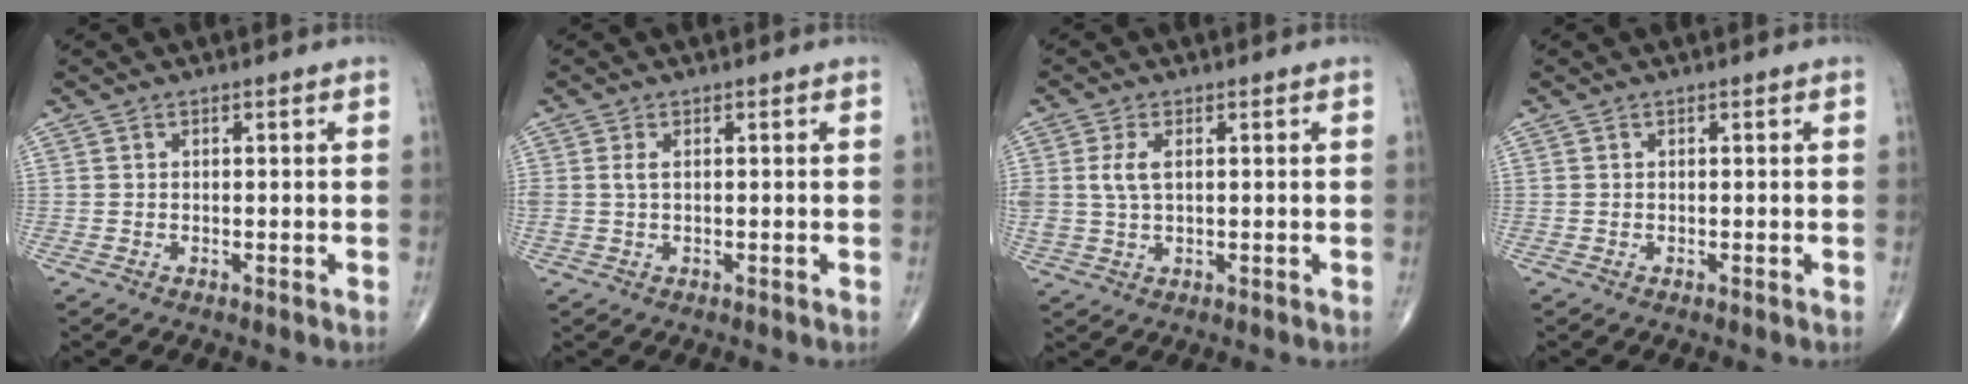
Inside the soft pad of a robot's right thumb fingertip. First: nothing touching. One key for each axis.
{"total": 1.8, "fx": 0.4, "fy": 0.9, "fz": 1.5, "tx": -0.041, "ty": 0.007, "tz": 0.011}
{"total": 4.3, "fx": 0.9, "fy": 2.3, "fz": 3.5, "tx": -0.084, "ty": 0.001, "tz": 0.021}
{"total": 0.0}